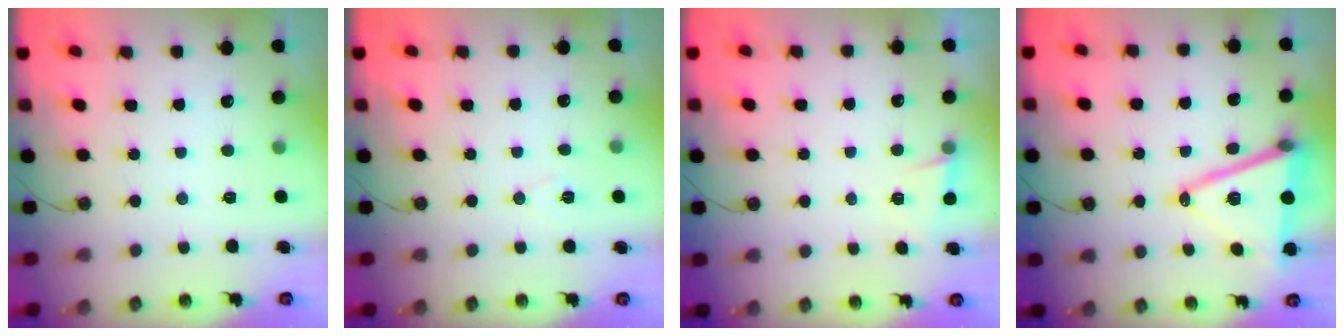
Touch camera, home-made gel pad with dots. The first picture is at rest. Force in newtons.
{"total": 5.6, "press": 3.4, "slide": 4.4}
{"total": 2.7, "press": 2.6, "slide": 1.0}
{"total": 15.8, "press": 15.3, "slide": 3.8}